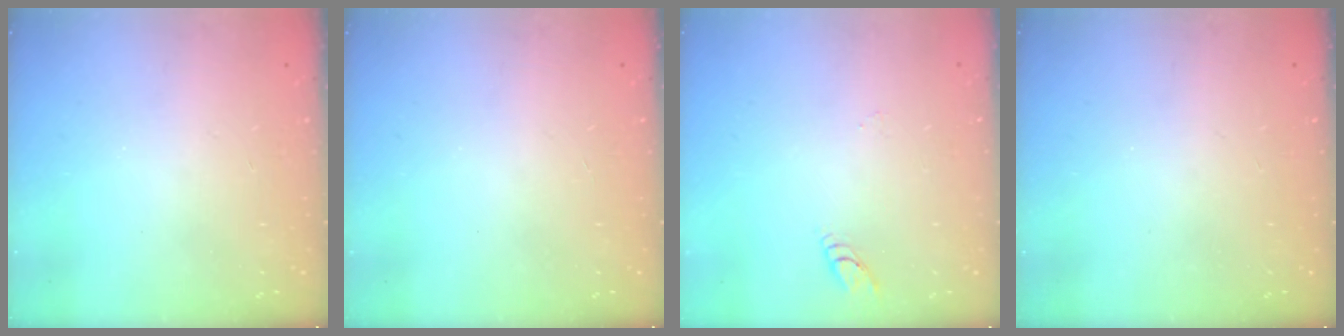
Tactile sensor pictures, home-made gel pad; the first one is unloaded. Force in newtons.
{"total": 0.0}
{"total": 2.8, "press": 2.8, "slide": 0.3}
{"total": 0.0}